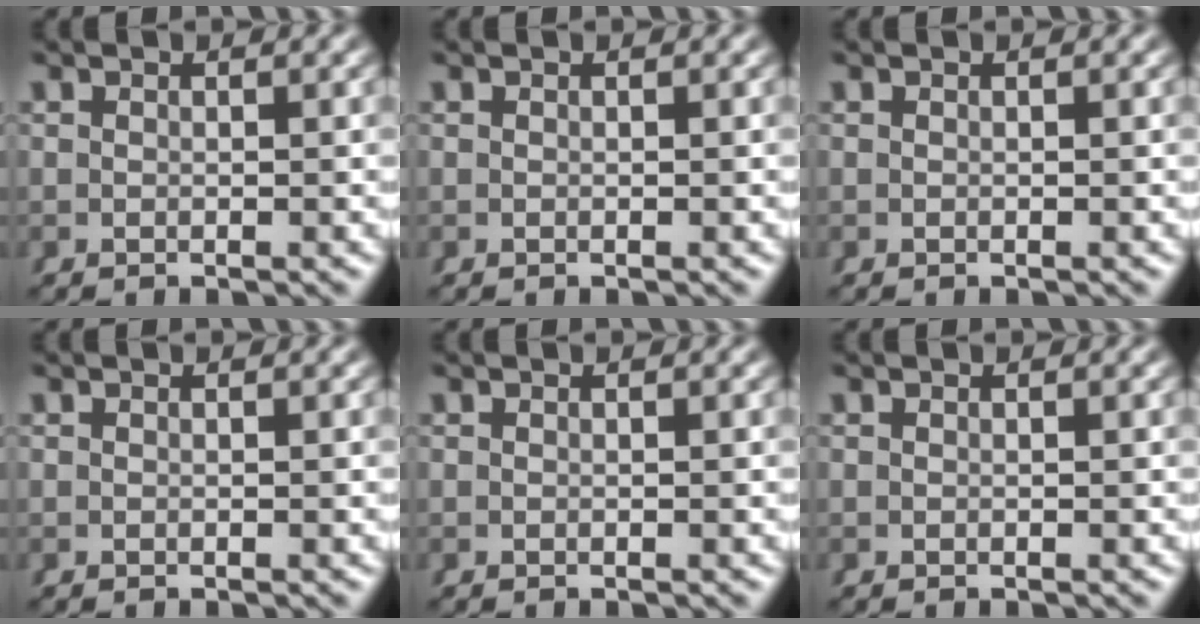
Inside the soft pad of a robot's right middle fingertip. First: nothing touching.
{"total": 0.0}
{"total": 0.0}
{"total": 0.0}
{"total": 0.0}
{"total": 0.0}